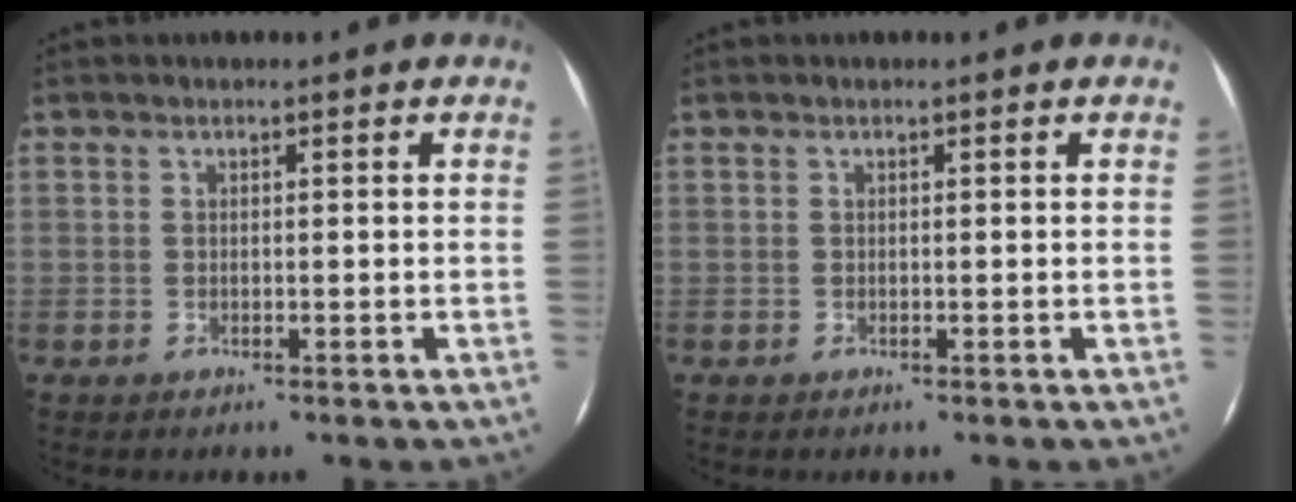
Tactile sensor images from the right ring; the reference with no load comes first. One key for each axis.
{"total": 0.0}